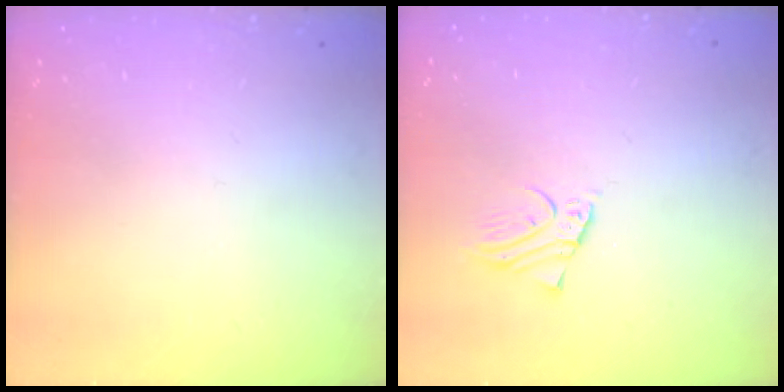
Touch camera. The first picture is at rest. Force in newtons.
{"total": 2.4, "press": 2.4, "slide": 0.1}